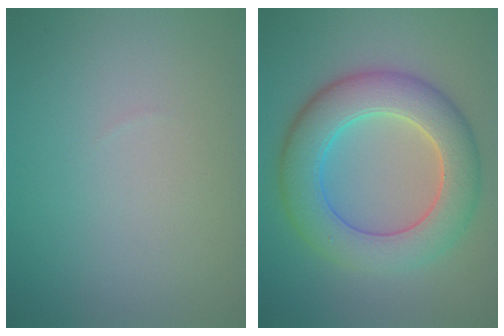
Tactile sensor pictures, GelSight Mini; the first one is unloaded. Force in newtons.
{"total": 8.0, "press": 8.0, "slide": 0.3}